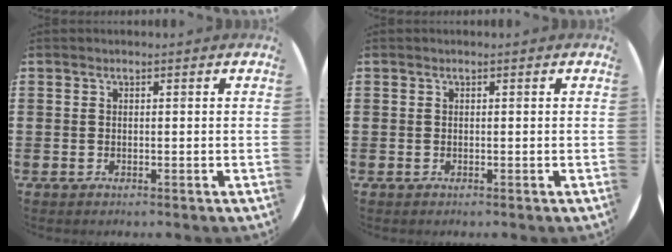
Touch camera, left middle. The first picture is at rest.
{"total": 0.0}